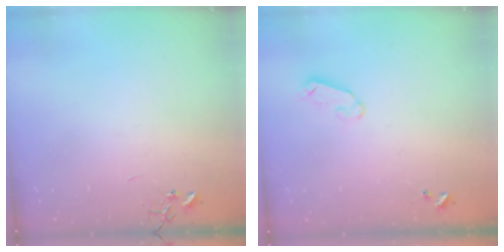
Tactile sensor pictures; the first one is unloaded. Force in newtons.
{"total": 4.0, "press": 4.0, "slide": 0.4}